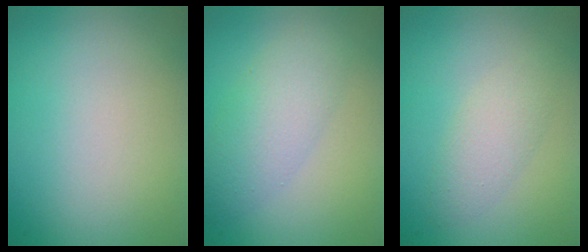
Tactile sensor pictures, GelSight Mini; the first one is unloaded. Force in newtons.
{"total": 3.8, "press": 3.8, "slide": 0.0}
{"total": 2.2, "press": 2.2, "slide": 0.0}